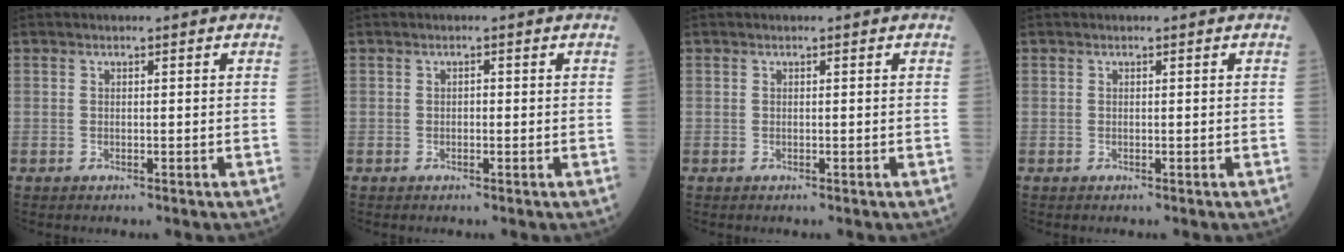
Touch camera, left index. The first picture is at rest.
{"total": 0.5, "force": [0.0, 0.3, 0.4], "torque": [-0.006, 0.002, -0.003]}
{"total": 0.0}
{"total": 0.0}